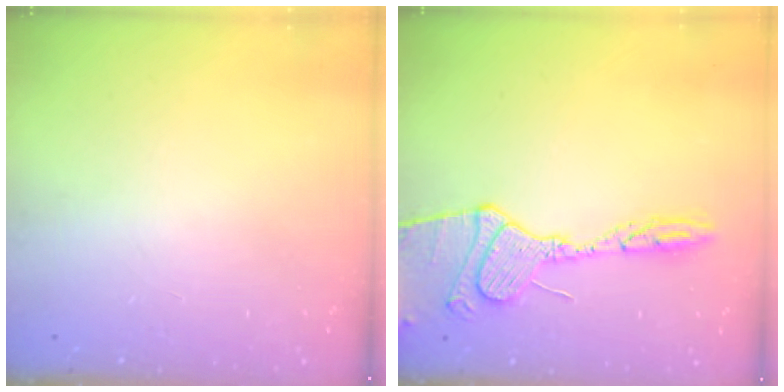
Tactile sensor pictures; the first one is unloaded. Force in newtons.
{"total": 15.2, "press": 15.1, "slide": 1.3}